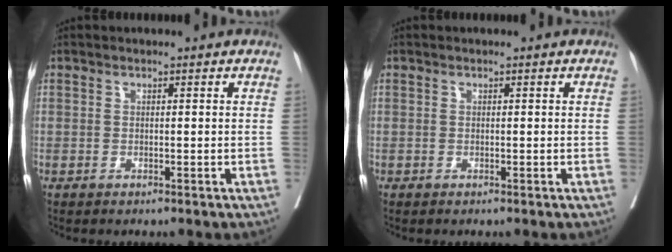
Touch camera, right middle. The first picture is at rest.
{"total": 0.0}